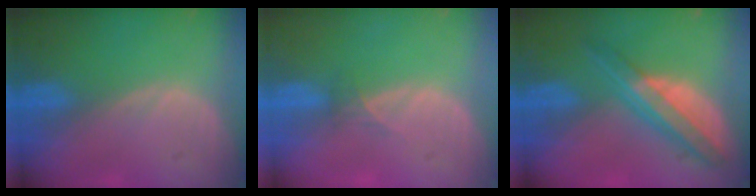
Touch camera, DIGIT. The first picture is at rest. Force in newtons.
{"total": 1.3, "press": 1.0, "slide": 0.8}
{"total": 7.6, "press": 6.4, "slide": 4.1}